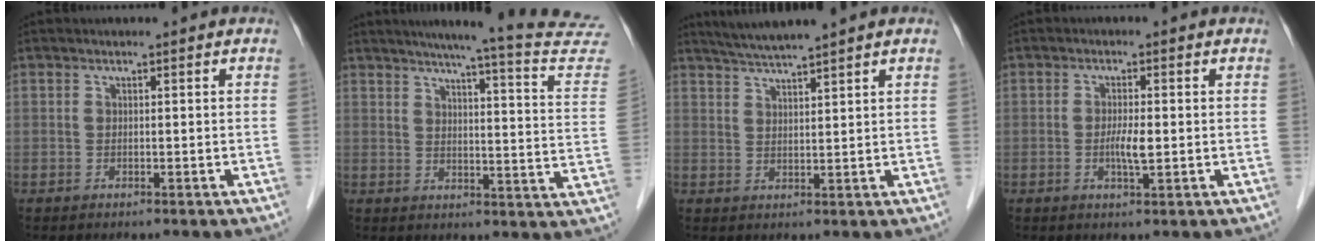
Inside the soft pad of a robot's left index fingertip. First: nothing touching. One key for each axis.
{"total": 22.1, "fx": 20.5, "fy": -1.1, "fz": 8.2, "tx": -0.107, "ty": -0.091, "tz": 0.227}
{"total": 5.3, "fx": 4.6, "fy": -1.1, "fz": 2.3, "tx": -0.046, "ty": 0.014, "tz": 0.086}
{"total": 3.0, "fx": -0.4, "fy": 0.4, "fz": 2.9, "tx": -0.058, "ty": -0.004, "tz": -0.008}